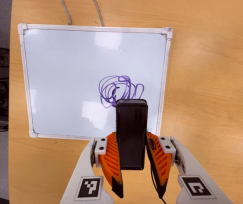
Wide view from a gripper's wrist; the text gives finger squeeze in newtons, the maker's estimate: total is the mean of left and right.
{"total": 5.2, "left": 3.6, "right": 6.9}